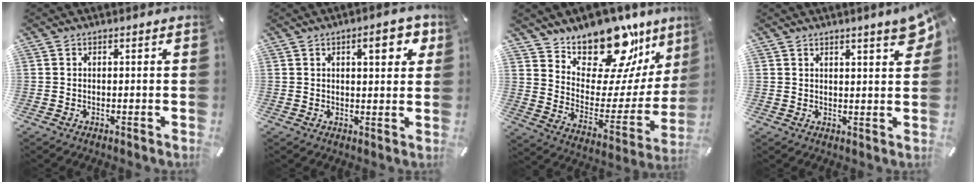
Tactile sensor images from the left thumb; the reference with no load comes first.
{"total": 7.2, "force": [3.3, 2.6, 5.8], "torque": [-0.071, -0.011, 0.047]}
{"total": 18.2, "force": [15.9, 7.2, 5.3], "torque": [-0.077, -0.157, 0.272]}
{"total": 4.9, "force": [3.3, 1.3, 3.4], "torque": [-0.049, -0.015, 0.054]}